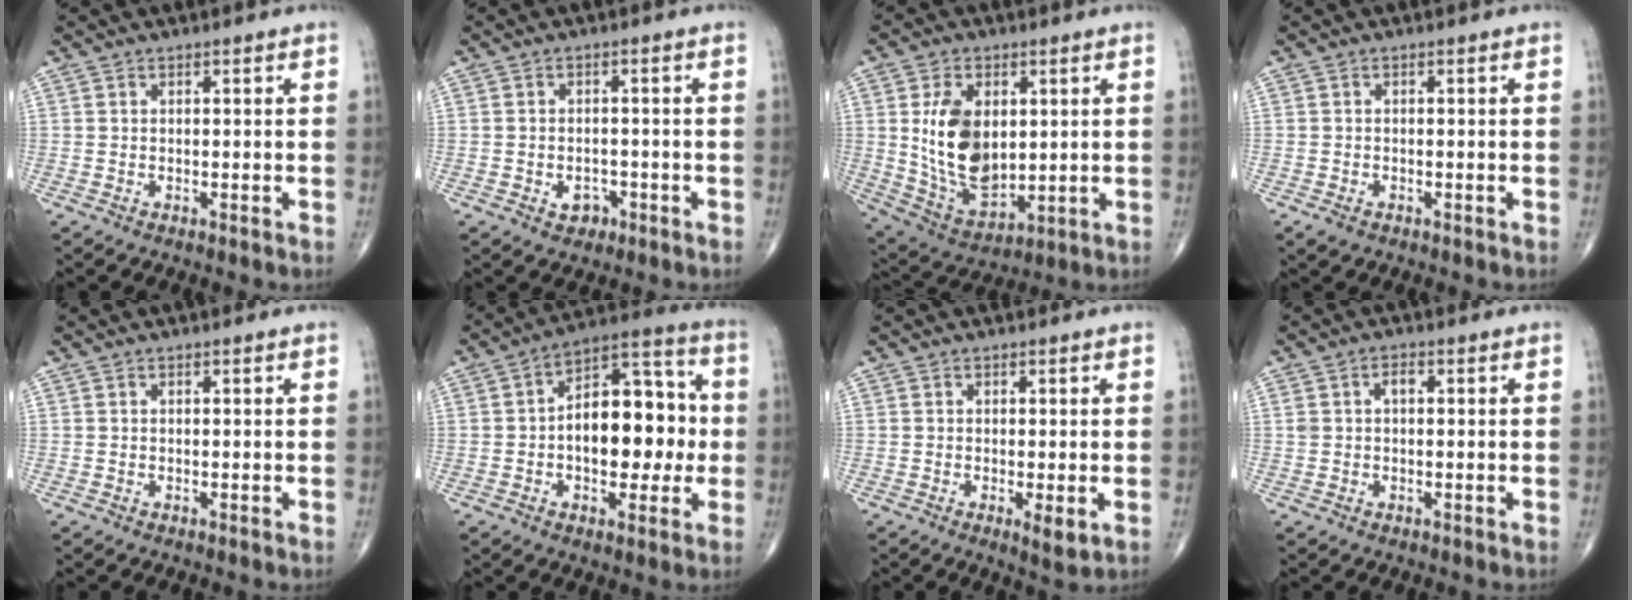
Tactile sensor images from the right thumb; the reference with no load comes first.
{"total": 3.0, "force": [-1.3, 2.3, 1.4], "torque": [-0.003, 0.008, -0.014]}
{"total": 15.1, "force": [2.1, 9.3, 11.6], "torque": [-0.187, -0.017, 0.054]}
{"total": 1.7, "force": [-0.9, 1.1, 0.9], "torque": [-0.014, 0.001, -0.012]}
{"total": 0.0}
{"total": 17.1, "force": [-0.9, 9.8, 14.1], "torque": [-0.171, 0.038, -0.019]}
{"total": 3.1, "force": [-0.7, 0.8, 2.9], "torque": [-0.047, -0.011, -0.012]}
{"total": 2.6, "force": [0.4, 1.7, 2.0], "torque": [-0.036, 0.011, 0.008]}